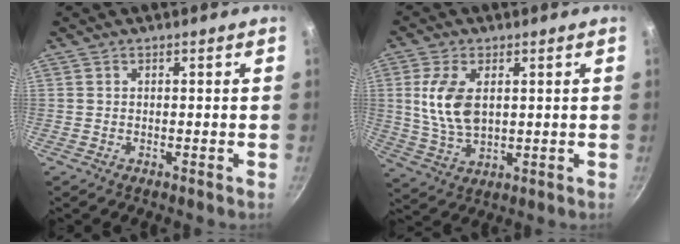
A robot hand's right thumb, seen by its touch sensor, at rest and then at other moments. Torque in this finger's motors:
{"motor_torque": [-0.97, 1.10, 0.52, 1.12, 0.11]}